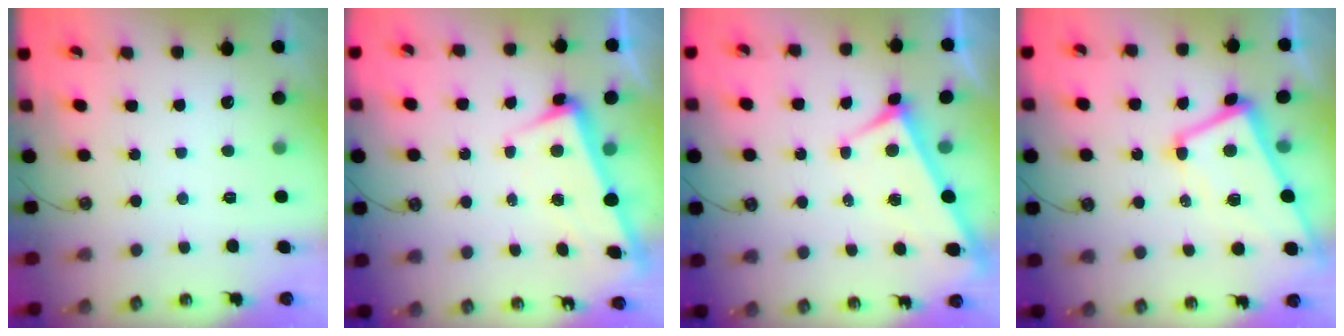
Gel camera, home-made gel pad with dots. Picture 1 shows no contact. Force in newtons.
{"total": 3.0, "press": 2.9, "slide": 0.9}
{"total": 3.9, "press": 3.9, "slide": 0.7}
{"total": 2.7, "press": 2.5, "slide": 1.1}